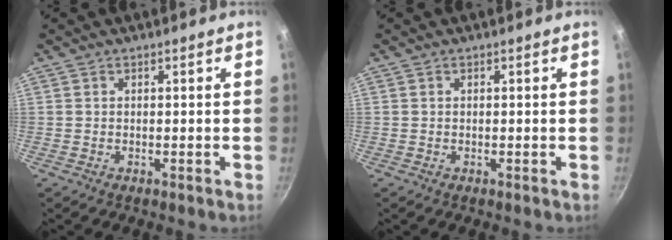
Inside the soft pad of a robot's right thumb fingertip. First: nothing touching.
{"total": 0.0}